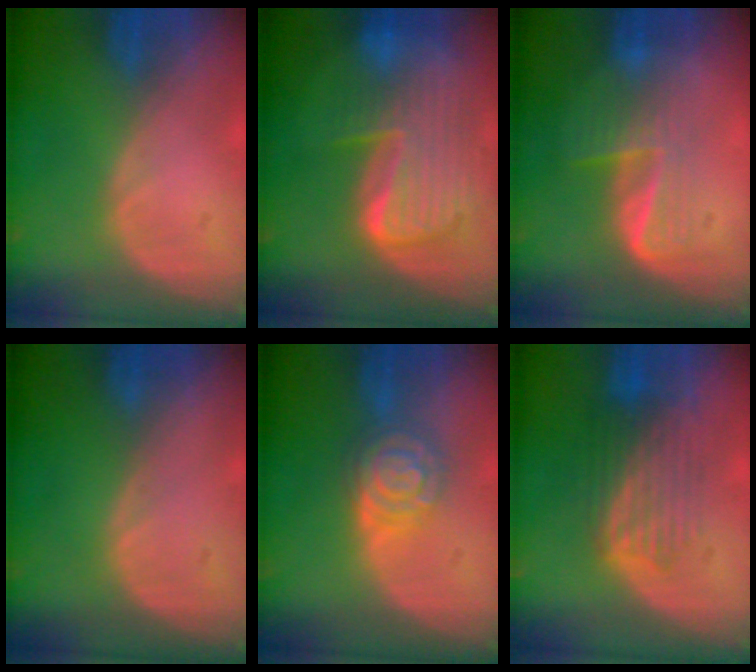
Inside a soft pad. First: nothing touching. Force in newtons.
{"total": 10.1, "press": 8.7, "slide": 5.2}
{"total": 6.5, "press": 5.6, "slide": 3.4}
{"total": 0.0}
{"total": 6.7, "press": 6.6, "slide": 0.4}
{"total": 6.1, "press": 6.1, "slide": 0.6}